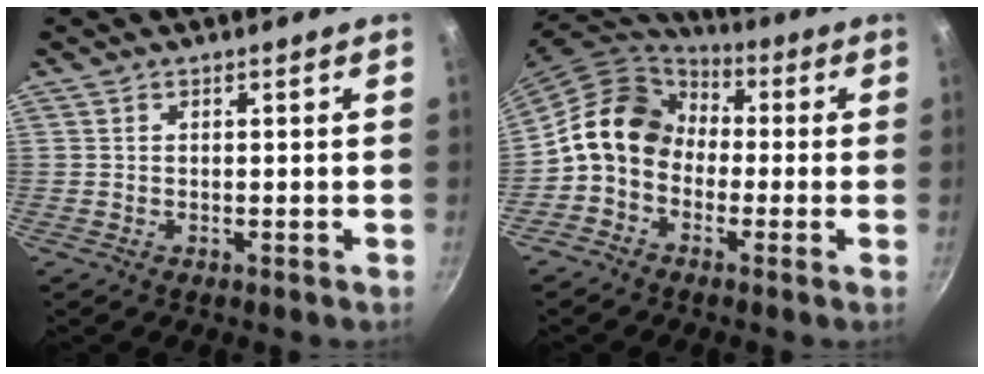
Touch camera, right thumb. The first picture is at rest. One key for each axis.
{"total": 12.8, "fx": -0.7, "fy": 10.4, "fz": 7.4, "tx": -0.096, "ty": 0.041, "tz": -0.040}